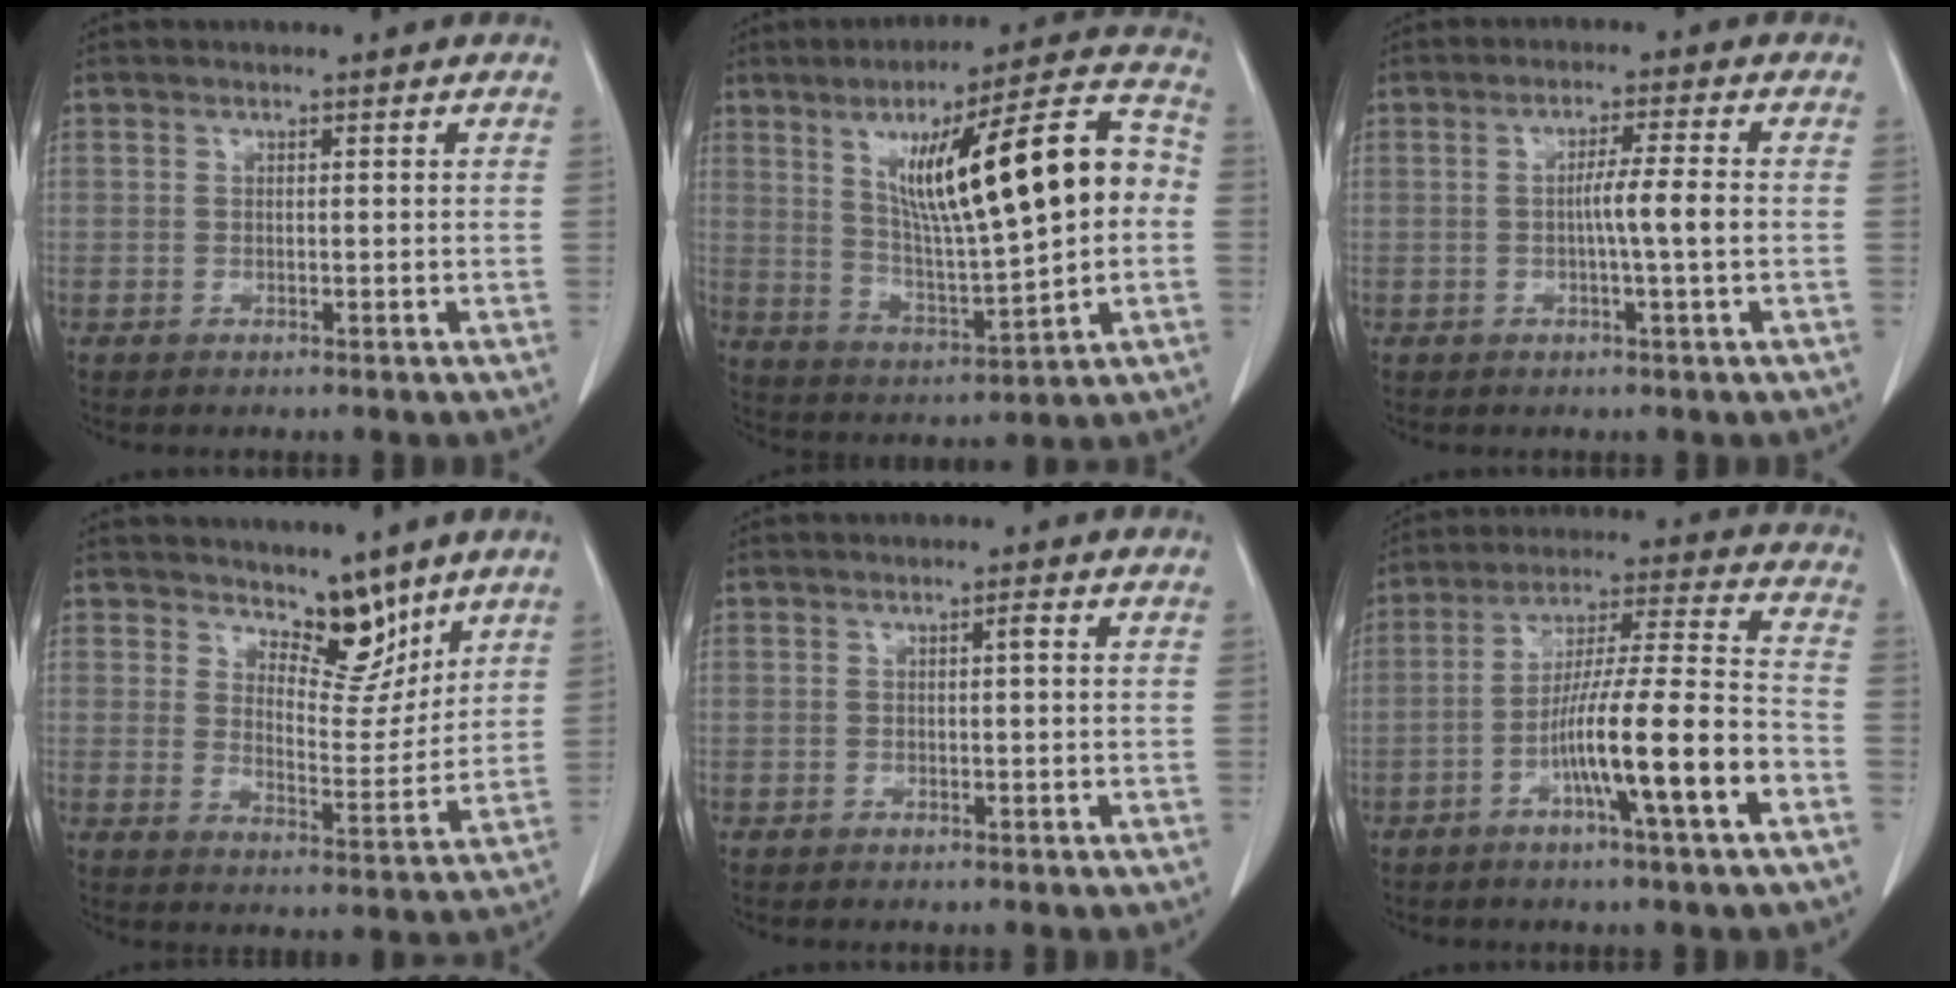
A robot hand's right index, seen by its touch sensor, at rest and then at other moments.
{"total": 20.3, "force": [3.0, 3.3, 19.8], "torque": [-0.305, 0.032, 0.051]}
{"total": 4.7, "force": [-0.6, -0.7, 4.6], "torque": [-0.075, 0.001, -0.011]}
{"total": 7.3, "force": [5.9, 2.9, 3.3], "torque": [-0.038, -0.009, 0.098]}
{"total": 0.8, "force": [0.1, 0.1, 0.8], "torque": [-0.013, 0.001, 0.001]}
{"total": 14.5, "force": [-5.9, -0.1, 13.2], "torque": [-0.229, 0.007, -0.102]}